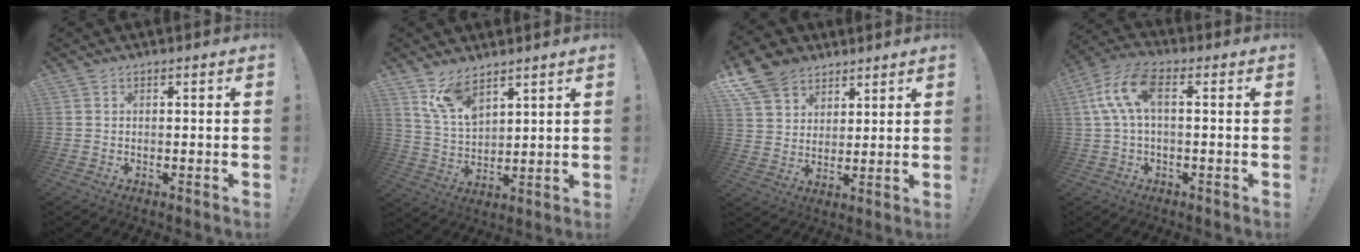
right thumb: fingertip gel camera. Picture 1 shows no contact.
{"total": 10.0, "force": [7.6, 4.4, 4.8], "torque": [-0.106, -0.038, 0.150]}
{"total": 11.2, "force": [7.7, 7.6, 3.1], "torque": [-0.052, -0.049, 0.154]}
{"total": 11.5, "force": [1.9, 5.4, 10.0], "torque": [-0.209, 0.009, 0.037]}